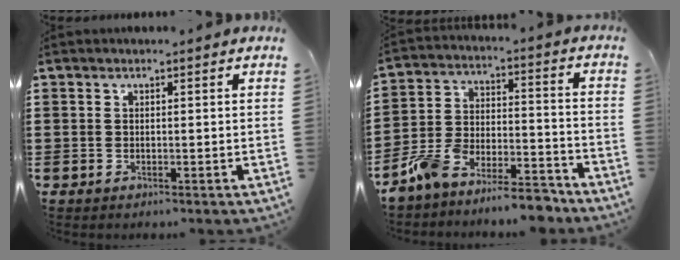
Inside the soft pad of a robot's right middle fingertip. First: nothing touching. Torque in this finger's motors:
{"motor_torque": [1.77, -0.37, 0.23, 0.16]}